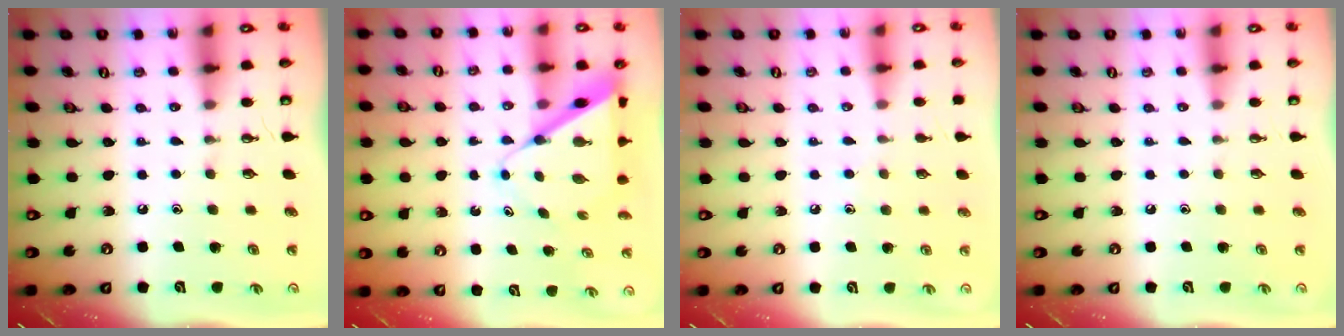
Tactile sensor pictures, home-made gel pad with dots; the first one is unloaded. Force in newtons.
{"total": 8.9, "press": 8.9, "slide": 0.5}
{"total": 5.6, "press": 5.6, "slide": 0.6}
{"total": 0.0}